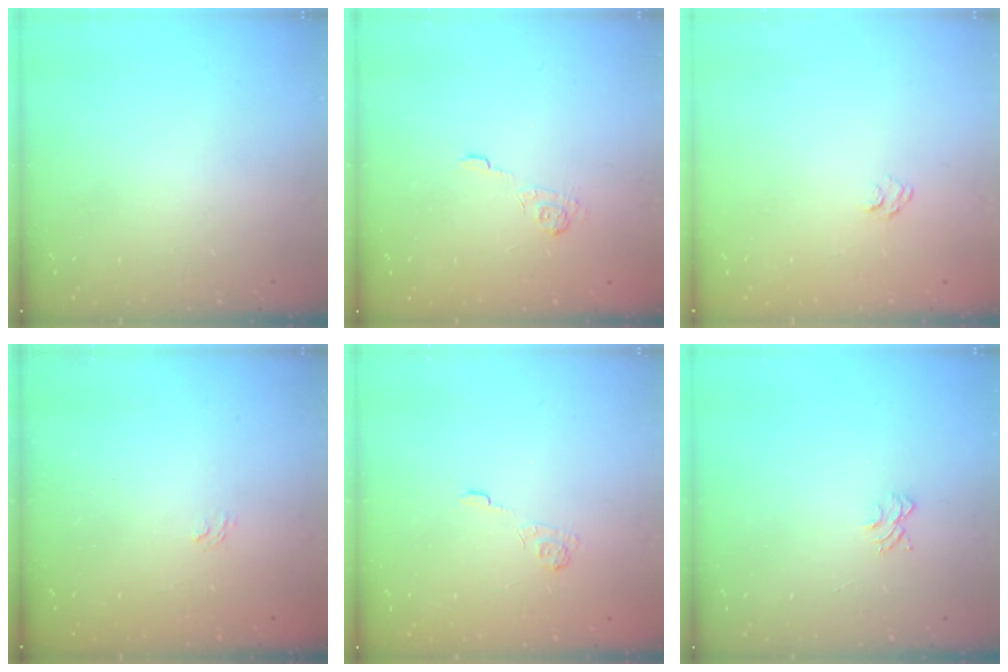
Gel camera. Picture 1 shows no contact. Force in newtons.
{"total": 3.0, "press": 2.6, "slide": 1.4}
{"total": 5.0, "press": 4.9, "slide": 1.0}
{"total": 1.1, "press": 0.1, "slide": 1.1}
{"total": 2.7, "press": 2.2, "slide": 1.5}
{"total": 5.1, "press": 5.1, "slide": 0.4}